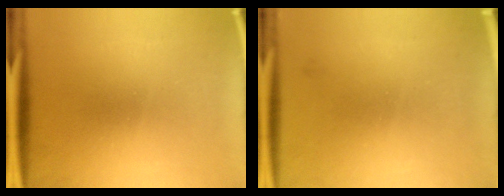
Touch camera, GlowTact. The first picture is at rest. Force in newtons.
{"total": 1.1}